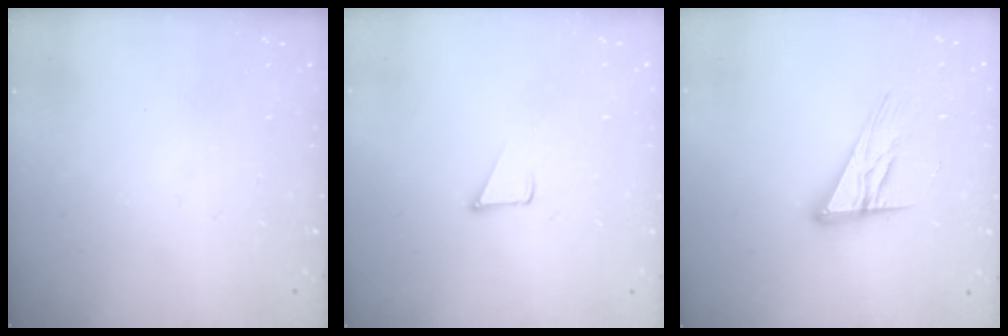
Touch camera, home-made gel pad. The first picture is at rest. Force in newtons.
{"total": 2.8, "press": 2.8, "slide": 0.2}
{"total": 12.6, "press": 12.5, "slide": 1.1}